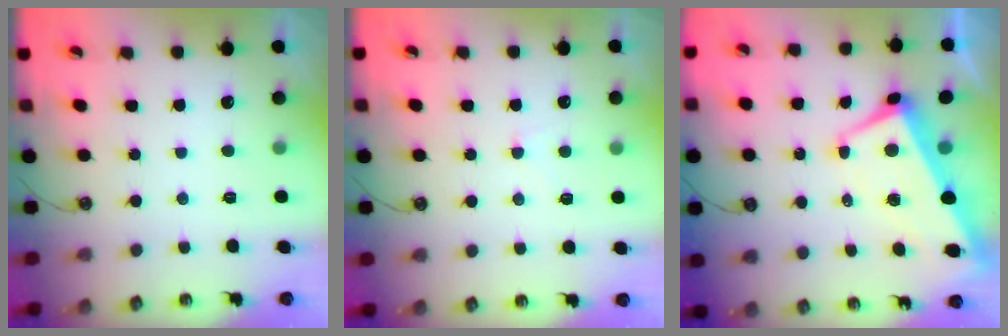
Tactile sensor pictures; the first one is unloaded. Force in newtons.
{"total": 0.9, "press": 0.9, "slide": 0.4}
{"total": 1.7, "press": 1.1, "slide": 1.3}